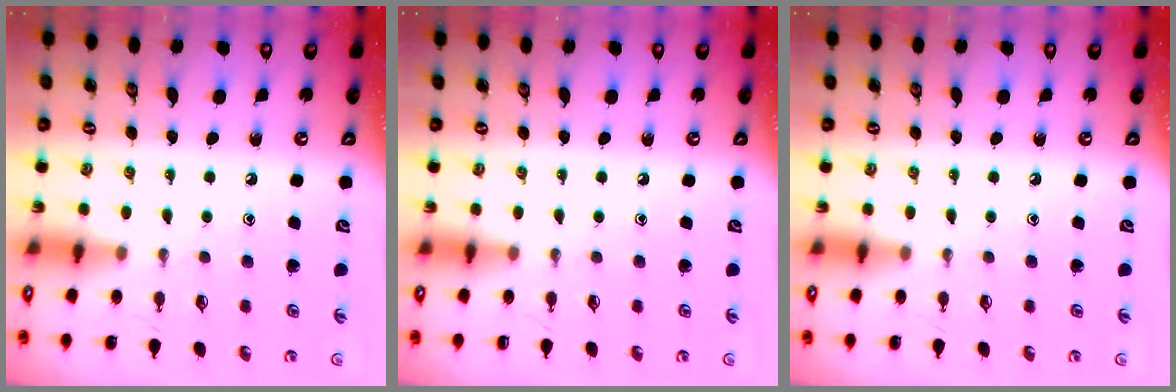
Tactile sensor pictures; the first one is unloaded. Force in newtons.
{"total": 0.0}
{"total": 0.0}